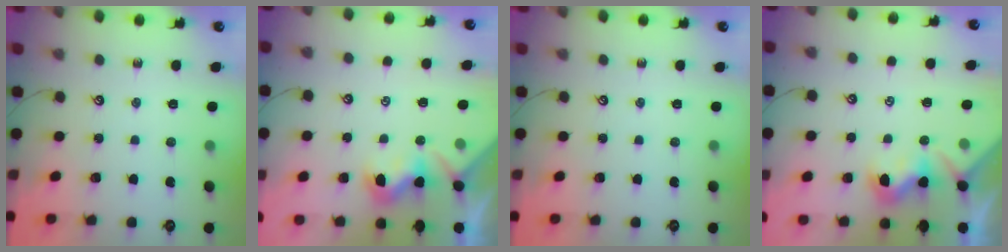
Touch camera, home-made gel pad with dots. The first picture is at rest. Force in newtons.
{"total": 0.5, "press": 0.3, "slide": 0.4}
{"total": 0.0}
{"total": 0.5, "press": 0.3, "slide": 0.4}